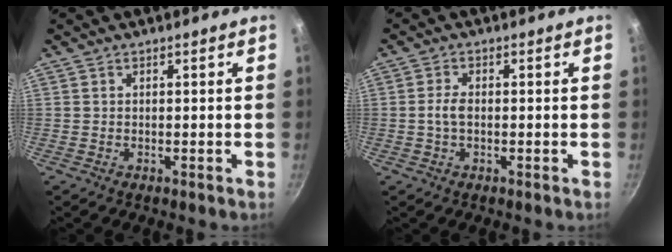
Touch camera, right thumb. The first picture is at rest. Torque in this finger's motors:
{"motor_torque": [0.93, 1.23, 0.76, -0.52, 0.03]}